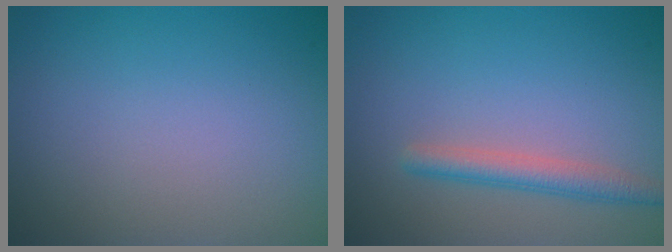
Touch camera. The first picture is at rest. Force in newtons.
{"total": 2.6, "press": 2.6, "slide": 0.1}